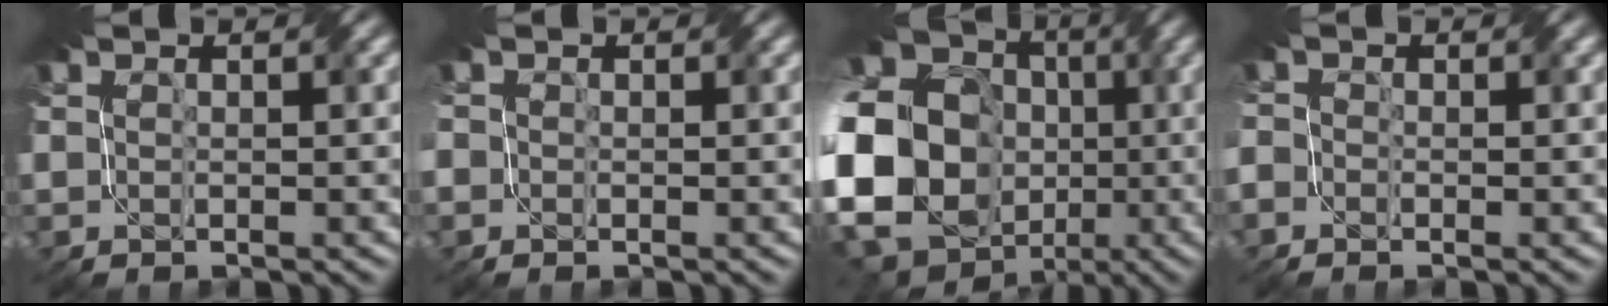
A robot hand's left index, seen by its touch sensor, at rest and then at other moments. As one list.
[{"total": 2.7, "force": [0.4, 2.3, 1.3], "torque": [-0.035, 0.011, -0.012]}, {"total": 25.2, "force": [-2.6, 22.5, 11.0], "torque": [-0.236, -0.007, -0.106]}, {"total": 1.3, "force": [-0.6, 1.1, 0.4], "torque": [-0.005, 0.009, -0.024]}]